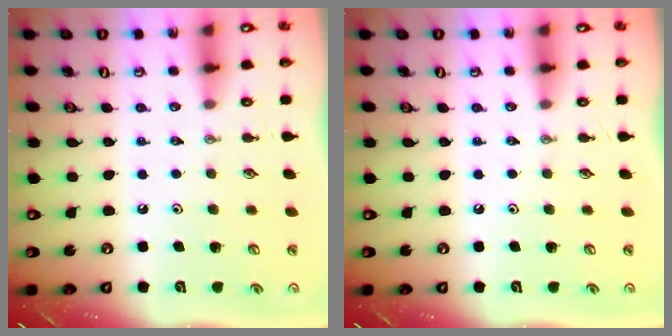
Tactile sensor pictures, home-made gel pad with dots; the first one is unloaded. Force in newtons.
{"total": 0.0}